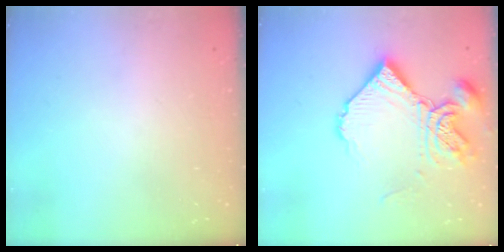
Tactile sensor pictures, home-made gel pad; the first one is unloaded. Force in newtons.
{"total": 14.3, "press": 14.2, "slide": 1.6}